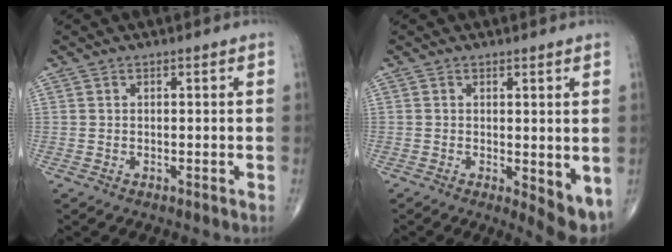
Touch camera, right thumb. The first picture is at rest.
{"total": 6.0, "force": [-0.6, 2.1, 5.6], "torque": [-0.069, -0.016, -0.004]}